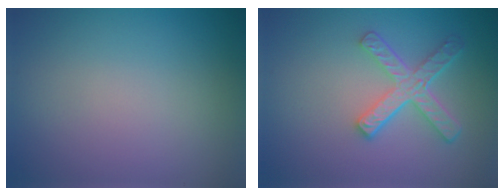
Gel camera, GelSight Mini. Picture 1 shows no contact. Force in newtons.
{"total": 4.5, "press": 3.3, "slide": 3.1}